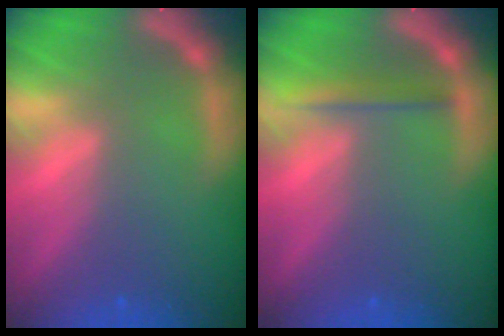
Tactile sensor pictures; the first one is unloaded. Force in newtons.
{"total": 2.0}